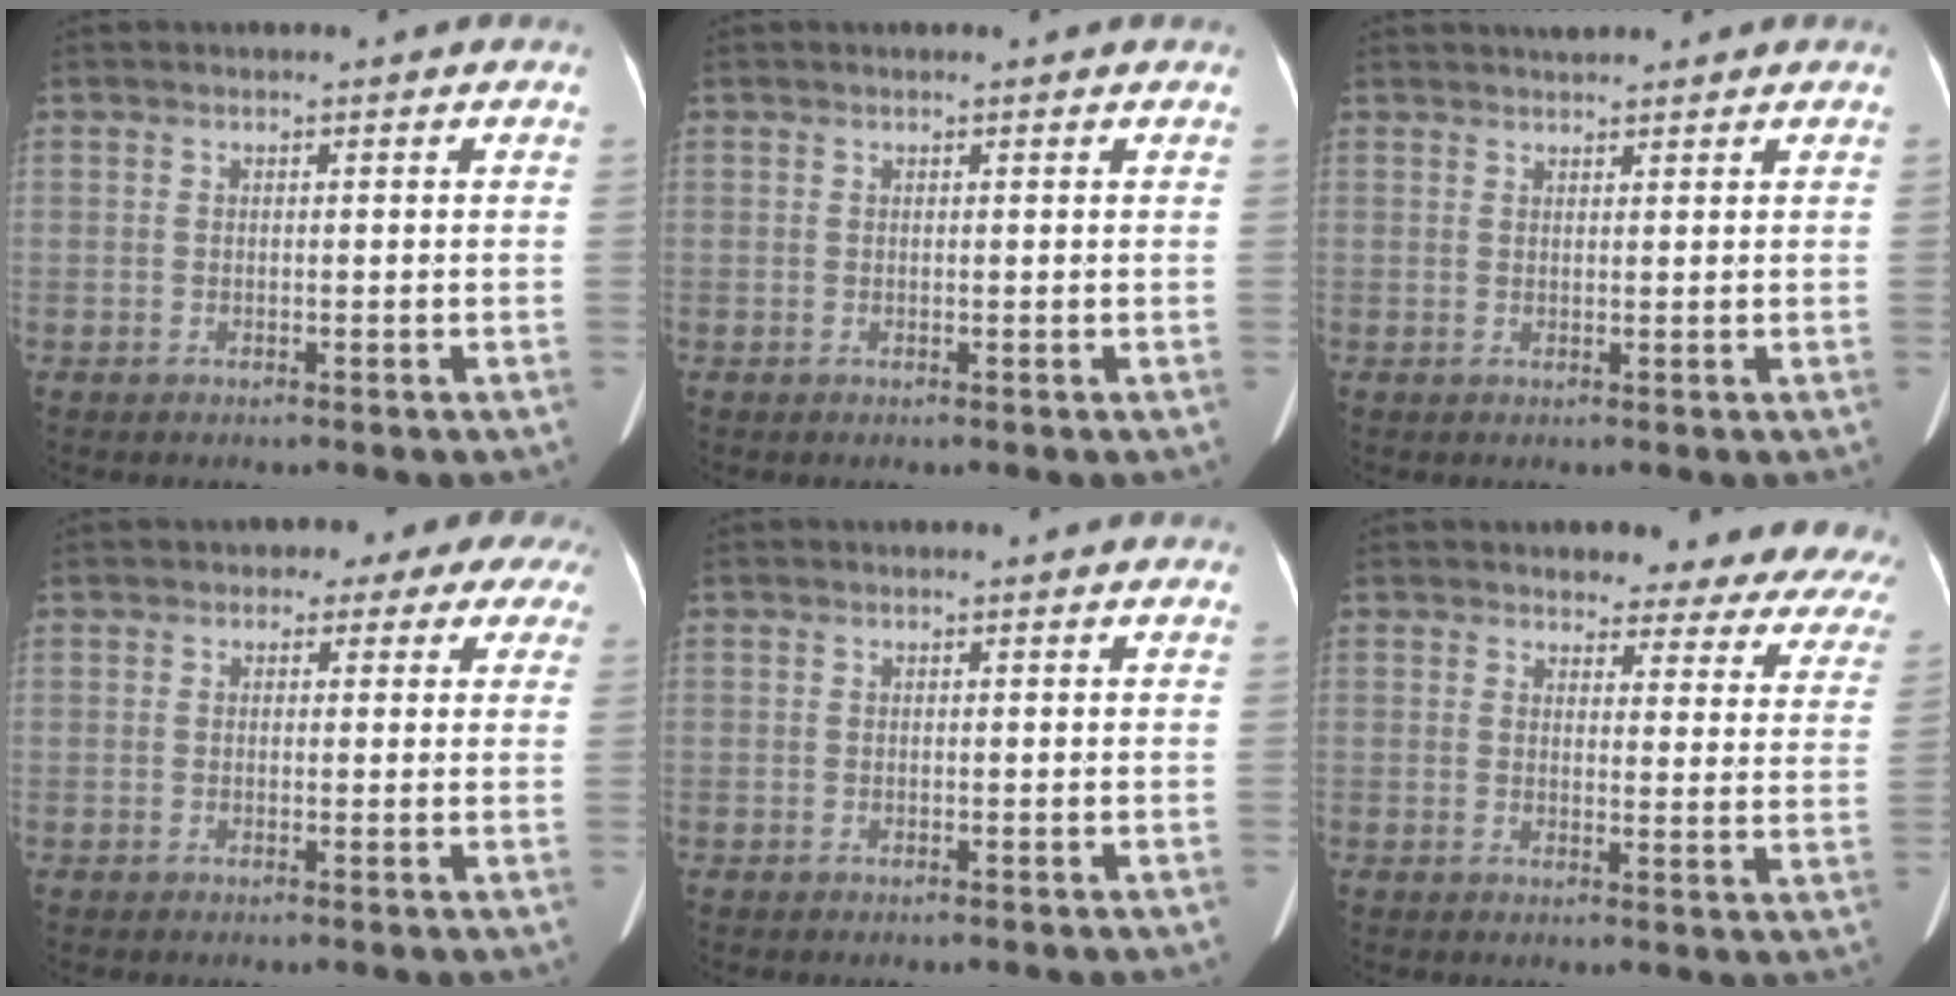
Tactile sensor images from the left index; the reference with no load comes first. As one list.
[{"total": 1.3, "force": [1.2, 0.0, 0.5], "torque": [-0.011, 0.012, 0.013]}, {"total": 3.4, "force": [3.2, 0.5, 1.1], "torque": [-0.014, 0.028, 0.049]}, {"total": 6.9, "force": [5.0, 3.9, 2.8], "torque": [-0.015, 0.017, 0.040]}, {"total": 0.0}, {"total": 18.5, "force": [17.3, 5.0, 4.4], "torque": [-0.016, -0.067, 0.163]}]